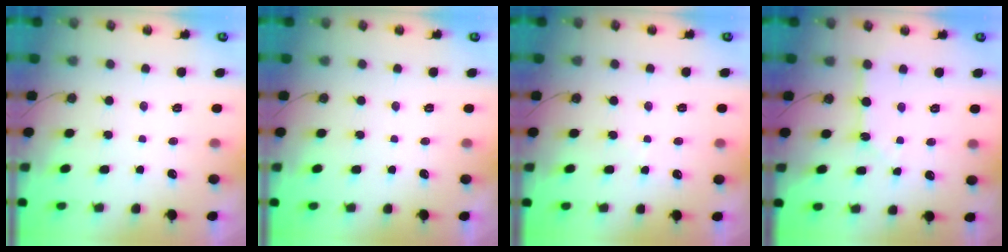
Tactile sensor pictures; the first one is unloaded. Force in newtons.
{"total": 0.0}
{"total": 4.1, "press": 4.0, "slide": 0.6}
{"total": 2.5, "press": 2.5, "slide": 0.2}